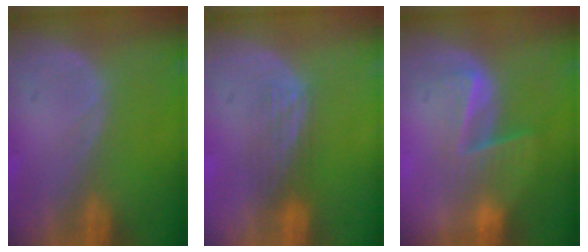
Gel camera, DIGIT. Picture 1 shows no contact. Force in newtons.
{"total": 2.9, "press": 2.9, "slide": 0.2}
{"total": 6.7, "press": 5.5, "slide": 3.8}